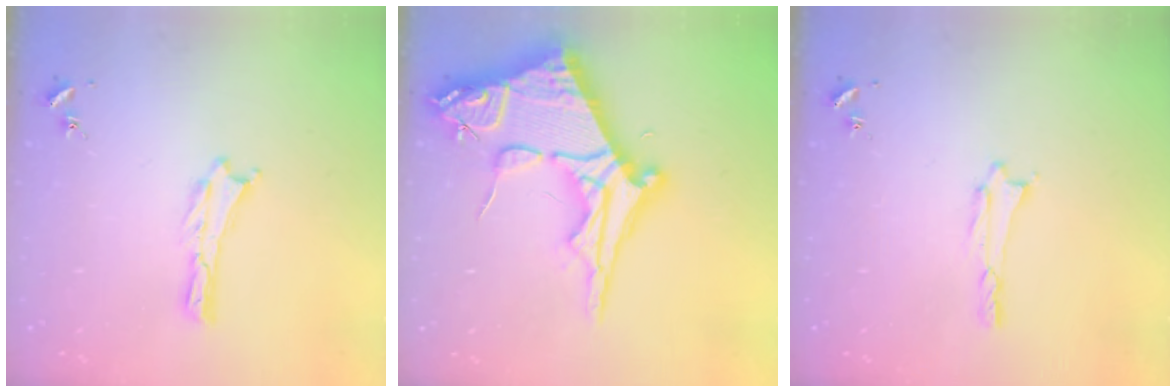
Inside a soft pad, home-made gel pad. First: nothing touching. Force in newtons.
{"total": 16.1, "press": 16.1, "slide": 1.6}
{"total": 0.8, "press": 0.8, "slide": 0.1}